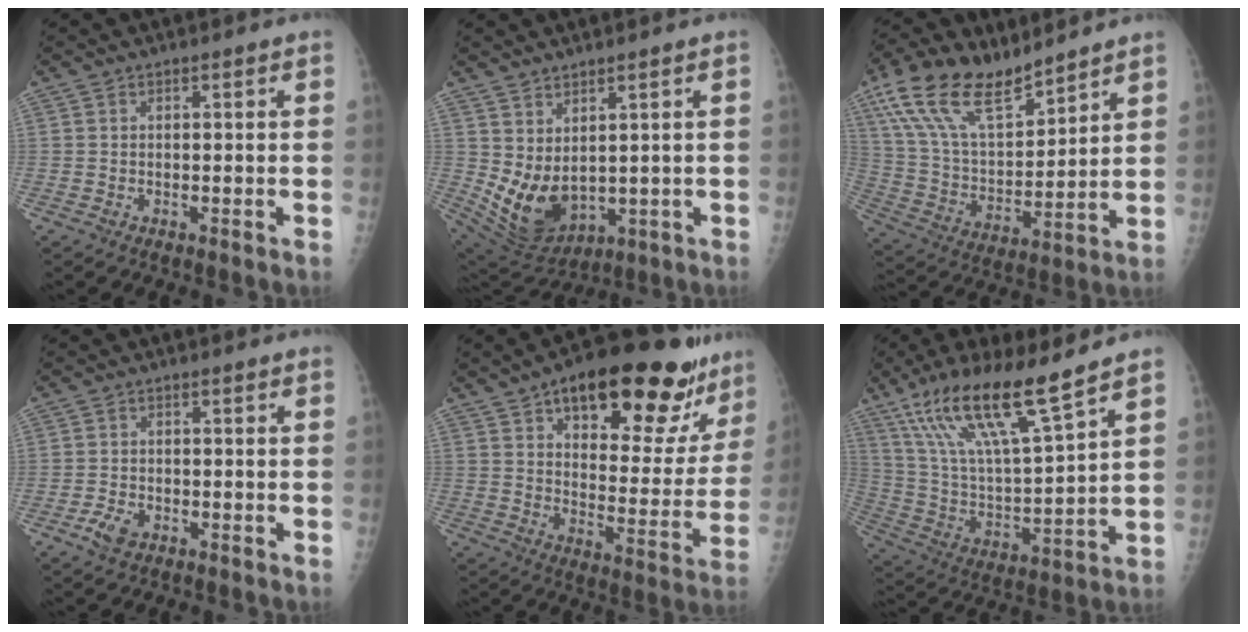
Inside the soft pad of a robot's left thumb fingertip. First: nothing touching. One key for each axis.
{"total": 10.1, "fx": 1.6, "fy": 6.0, "fz": 8.0, "tx": -0.135, "ty": -0.029, "tz": 0.060}
{"total": 18.2, "fx": 13.2, "fy": 7.1, "fz": 10.4, "tx": -0.174, "ty": -0.049, "tz": 0.258}
{"total": 3.1, "fx": -1.6, "fy": 1.9, "fz": 1.8, "tx": -0.035, "ty": 0.004, "tz": -0.027}
{"total": 26.9, "fx": 17.2, "fy": 10.9, "fz": 17.7, "tx": -0.200, "ty": -0.052, "tz": 0.245}
{"total": 19.3, "fx": 13.0, "fy": 3.1, "fz": 14.0, "tx": -0.250, "ty": -0.055, "tz": 0.250}